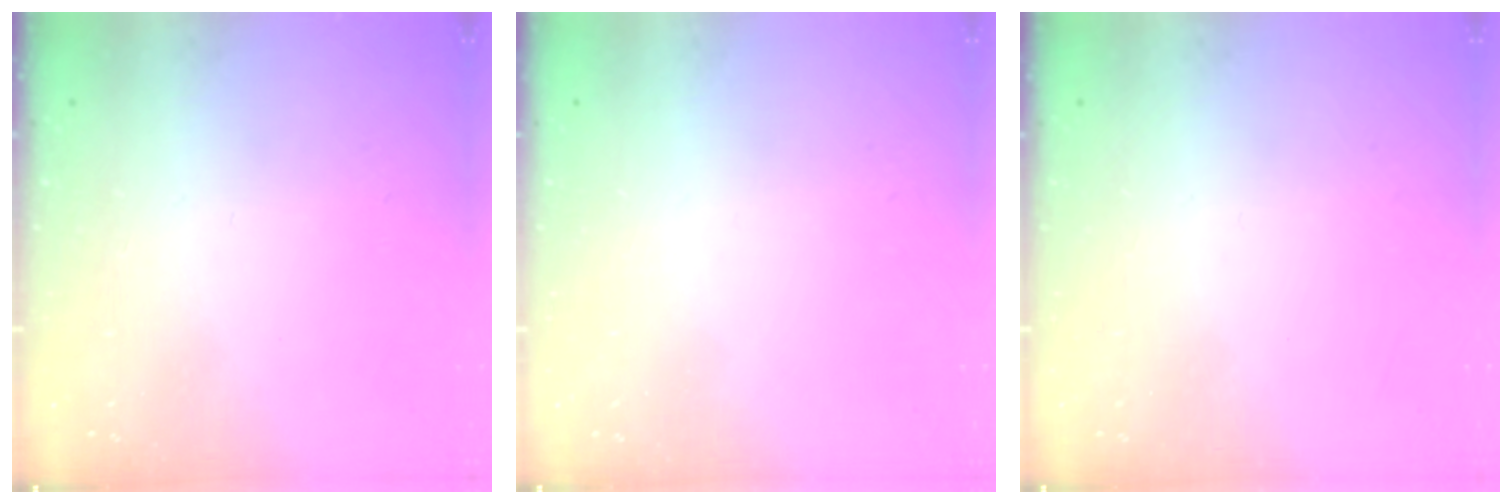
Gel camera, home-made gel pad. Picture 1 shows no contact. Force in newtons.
{"total": 0.0}
{"total": 0.0}